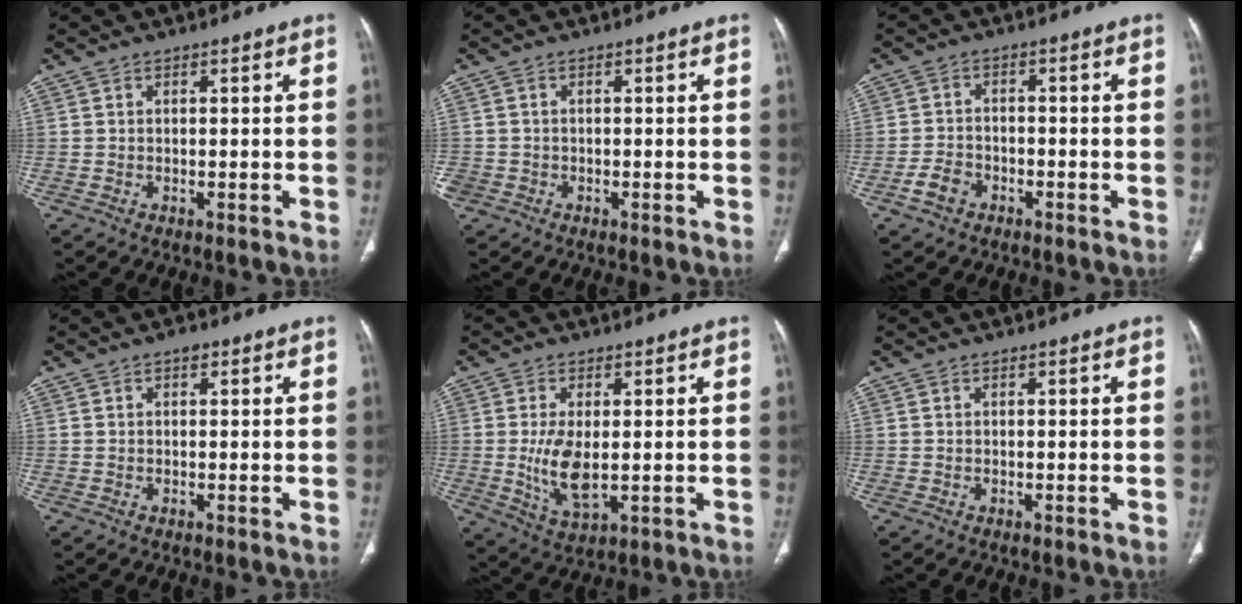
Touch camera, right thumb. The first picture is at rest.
{"total": 2.5, "force": [-1.0, 2.2, 0.7], "torque": [-0.014, 0.007, -0.019]}
{"total": 4.1, "force": [-2.3, 2.8, 1.8], "torque": [-0.034, 0.020, -0.040]}
{"total": 1.4, "force": [0.7, 0.8, 0.8], "torque": [-0.003, 0.003, 0.007]}
{"total": 8.1, "force": [-0.3, 3.8, 7.1], "torque": [-0.139, -0.016, 0.006]}
{"total": 0.0}